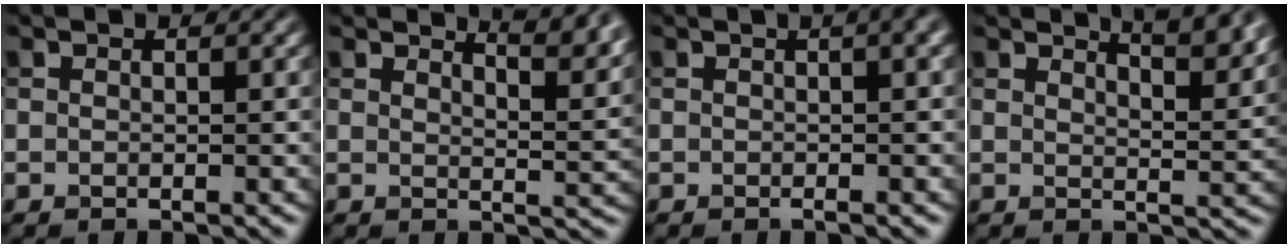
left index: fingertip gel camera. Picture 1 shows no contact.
{"total": 5.9, "force": [4.7, 1.6, 3.1], "torque": [-0.024, 0.014, 0.043]}
{"total": 5.8, "force": [1.0, 2.4, 5.2], "torque": [-0.029, 0.020, -0.011]}
{"total": 6.2, "force": [4.7, 1.9, 3.6], "torque": [-0.020, 0.021, 0.039]}